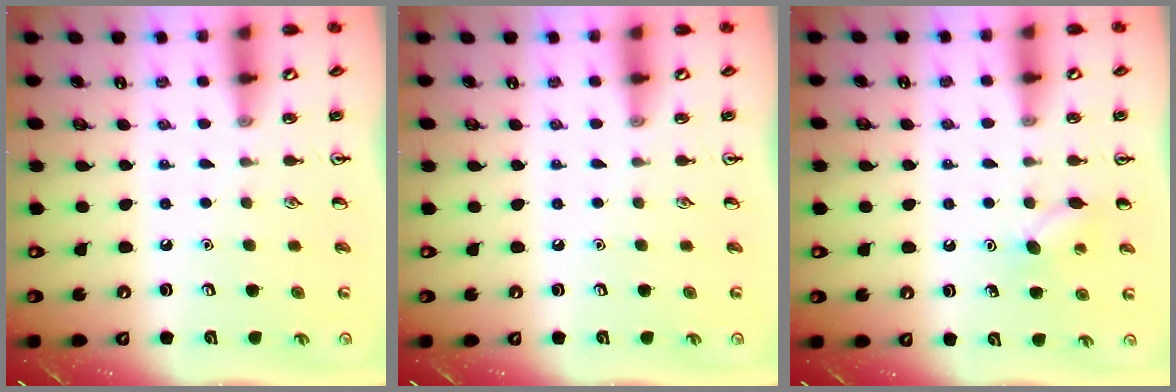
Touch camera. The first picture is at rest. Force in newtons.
{"total": 0.0}
{"total": 6.2, "press": 5.9, "slide": 1.7}